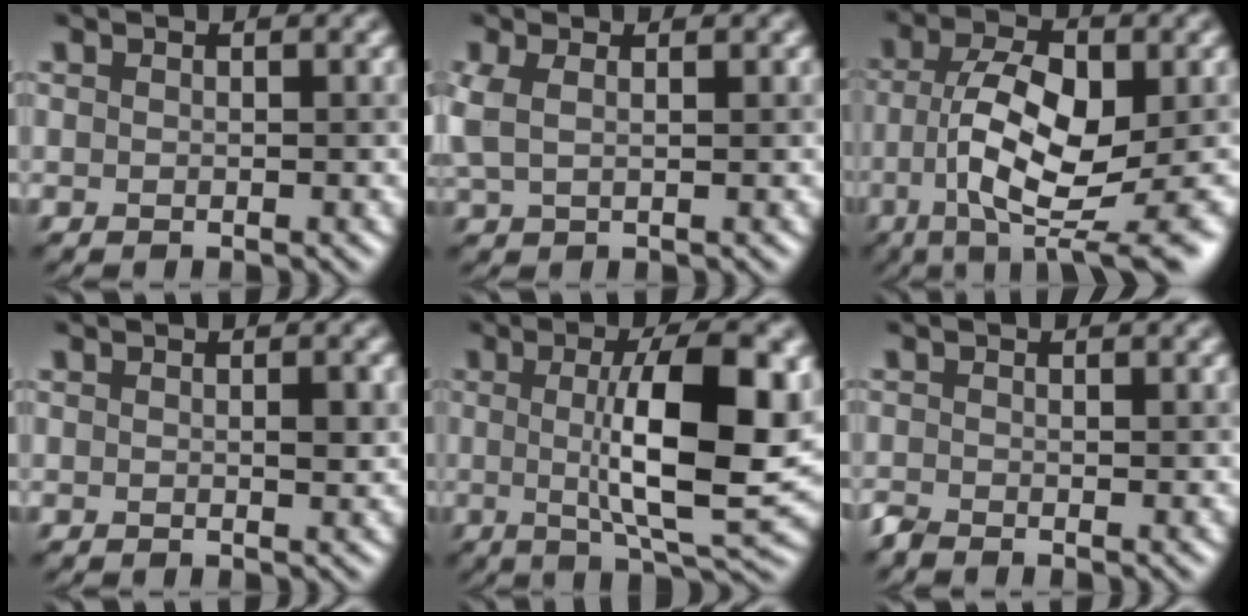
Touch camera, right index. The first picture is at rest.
{"total": 2.1, "force": [0.5, 1.0, 1.8], "torque": [-0.055, 0.005, 0.011]}
{"total": 9.5, "force": [-2.2, 3.4, 8.6], "torque": [-0.143, 0.004, -0.041]}
{"total": 1.1, "force": [0.1, 0.4, 1.0], "torque": [-0.017, 0.002, 0.002]}
{"total": 10.9, "force": [0.8, 2.7, 10.5], "torque": [-0.151, -0.001, 0.015]}
{"total": 1.0, "force": [-1.0, -0.1, 0.2], "torque": [-0.005, -0.006, -0.022]}